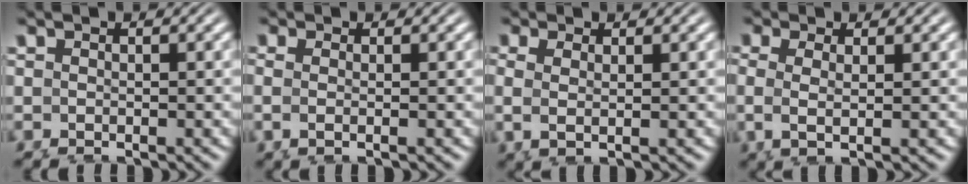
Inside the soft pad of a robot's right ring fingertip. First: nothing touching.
{"total": 1.8, "force": [0.1, 0.7, 1.6], "torque": [-0.050, -0.008, 0.009]}
{"total": 2.2, "force": [1.0, 0.6, 1.8], "torque": [-0.049, -0.009, 0.027]}
{"total": 2.8, "force": [1.2, 1.2, 2.2], "torque": [-0.059, -0.008, 0.028]}